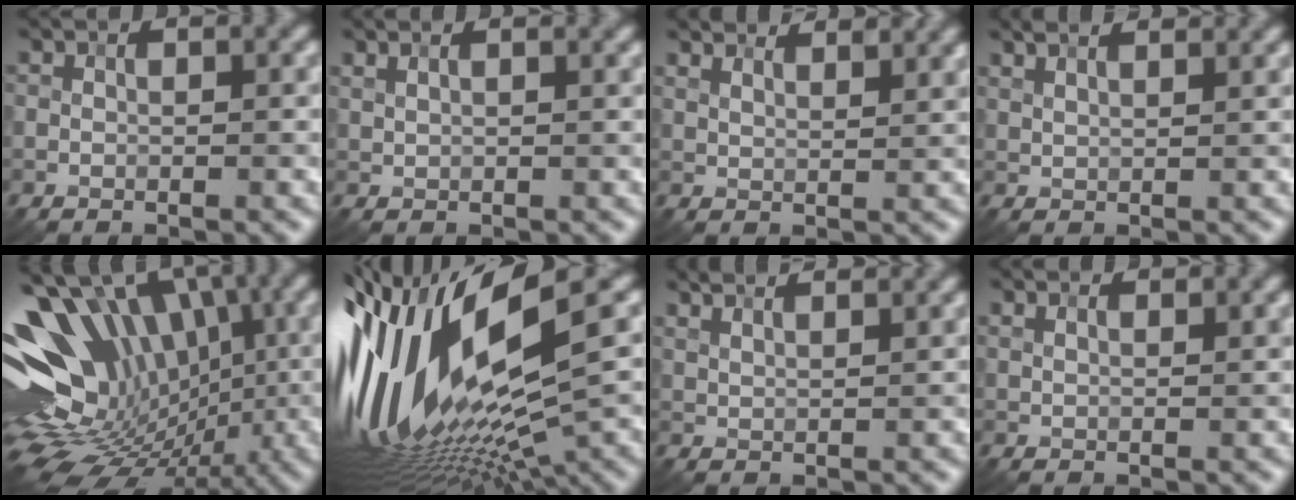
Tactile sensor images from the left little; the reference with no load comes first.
{"total": 2.8, "force": [2.2, 1.2, 1.4], "torque": [-0.012, 0.017, 0.014]}
{"total": 8.5, "force": [7.0, 2.6, 3.9], "torque": [-0.064, 0.021, 0.095]}
{"total": 6.0, "force": [4.6, 2.2, 3.2], "torque": [-0.049, 0.039, 0.054]}
{"total": 16.3, "force": [-1.5, 12.3, 10.7], "torque": [-0.191, 0.019, -0.018]}
{"total": 18.5, "force": [1.0, 5.9, 17.5], "torque": [-0.348, -0.032, 0.030]}
{"total": 5.9, "force": [4.9, 1.8, 2.8], "torque": [-0.044, 0.027, 0.062]}
{"total": 3.7, "force": [3.0, 1.3, 1.7], "torque": [-0.021, 0.018, 0.026]}